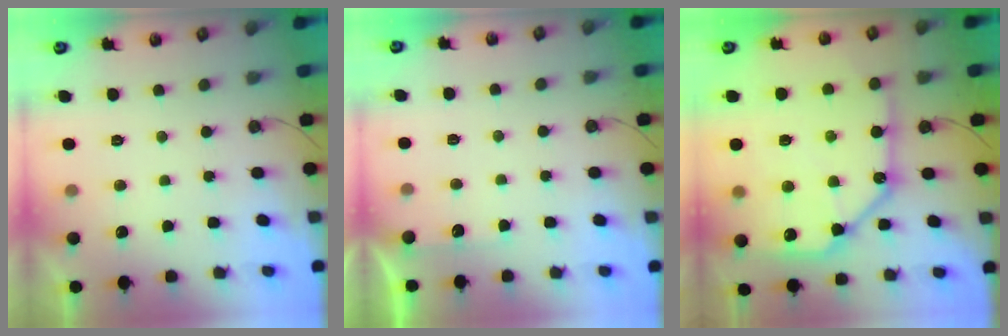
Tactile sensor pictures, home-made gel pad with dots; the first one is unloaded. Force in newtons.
{"total": 2.5, "press": 2.5, "slide": 0.4}
{"total": 19.6, "press": 19.4, "slide": 2.4}